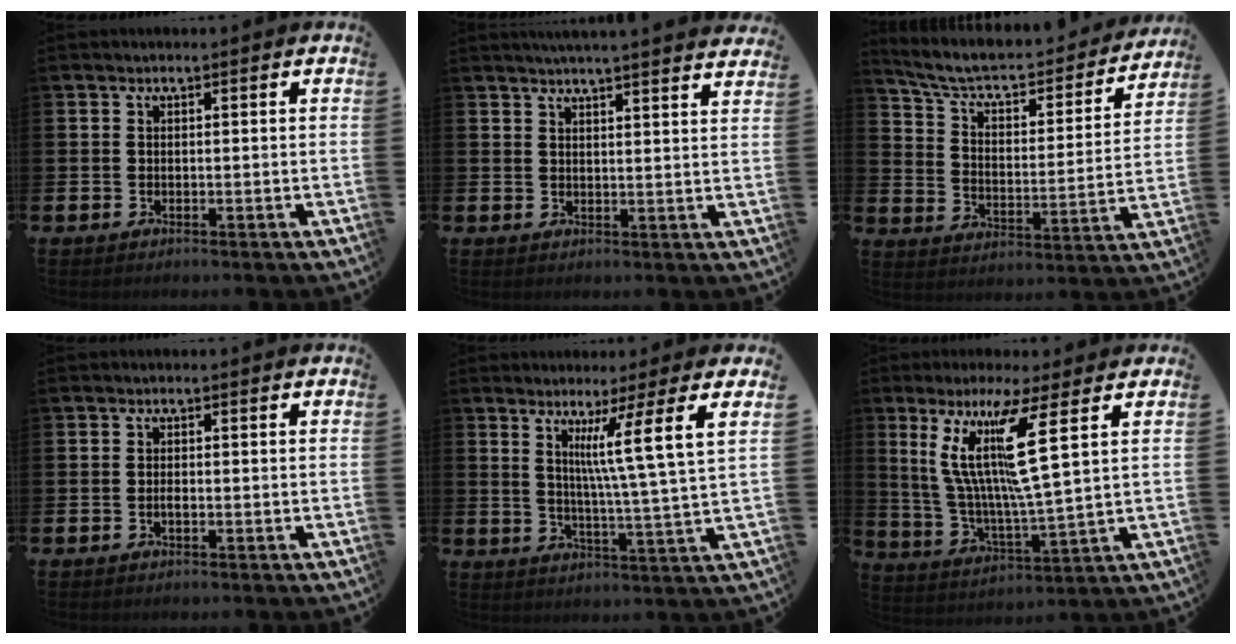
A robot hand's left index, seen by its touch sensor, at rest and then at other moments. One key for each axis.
{"total": 4.0, "fx": 3.8, "fy": -0.9, "fz": 0.5, "tx": -0.016, "ty": -0.020, "tz": 0.069}
{"total": 7.4, "fx": 6.5, "fy": 1.9, "fz": 3.0, "tx": -0.086, "ty": -0.050, "tz": 0.105}
{"total": 0.8, "fx": -0.4, "fy": 0.2, "fz": 0.6, "tx": -0.019, "ty": 0.001, "tz": -0.005}
{"total": 7.6, "fx": 4.0, "fy": -1.4, "fz": 6.4, "tx": -0.115, "ty": -0.031, "tz": 0.056}
{"total": 12.3, "fx": 6.3, "fy": 0.4, "fz": 10.5, "tx": -0.209, "ty": -0.024, "tz": 0.098}